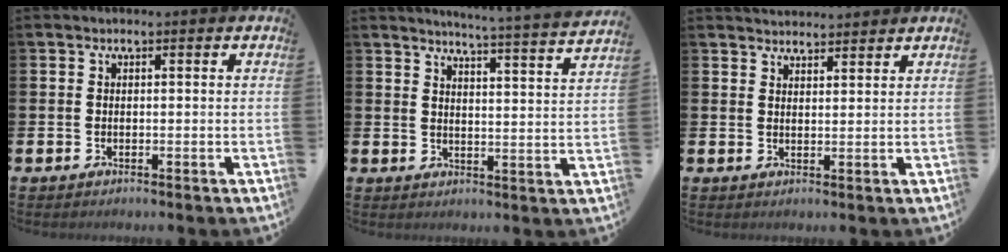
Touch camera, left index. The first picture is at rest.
{"total": 4.7, "force": [4.5, -1.1, 0.7], "torque": [-0.018, -0.044, 0.073]}
{"total": 2.9, "force": [2.8, 0.5, 0.0], "torque": [0.002, -0.017, 0.051]}